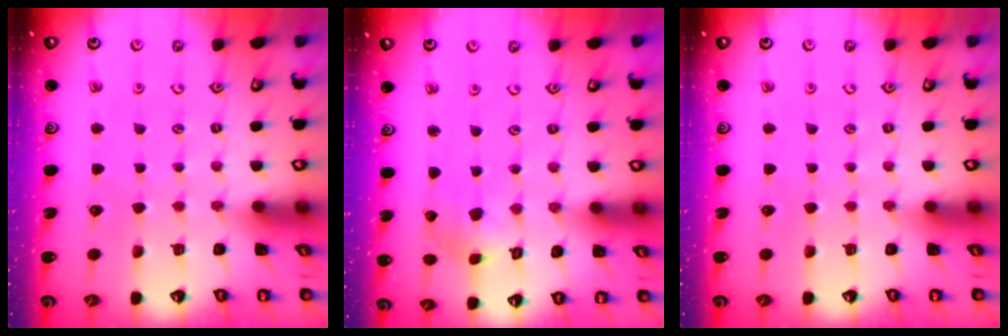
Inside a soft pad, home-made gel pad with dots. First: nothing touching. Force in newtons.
{"total": 1.4, "press": 1.4, "slide": 0.2}
{"total": 0.0}